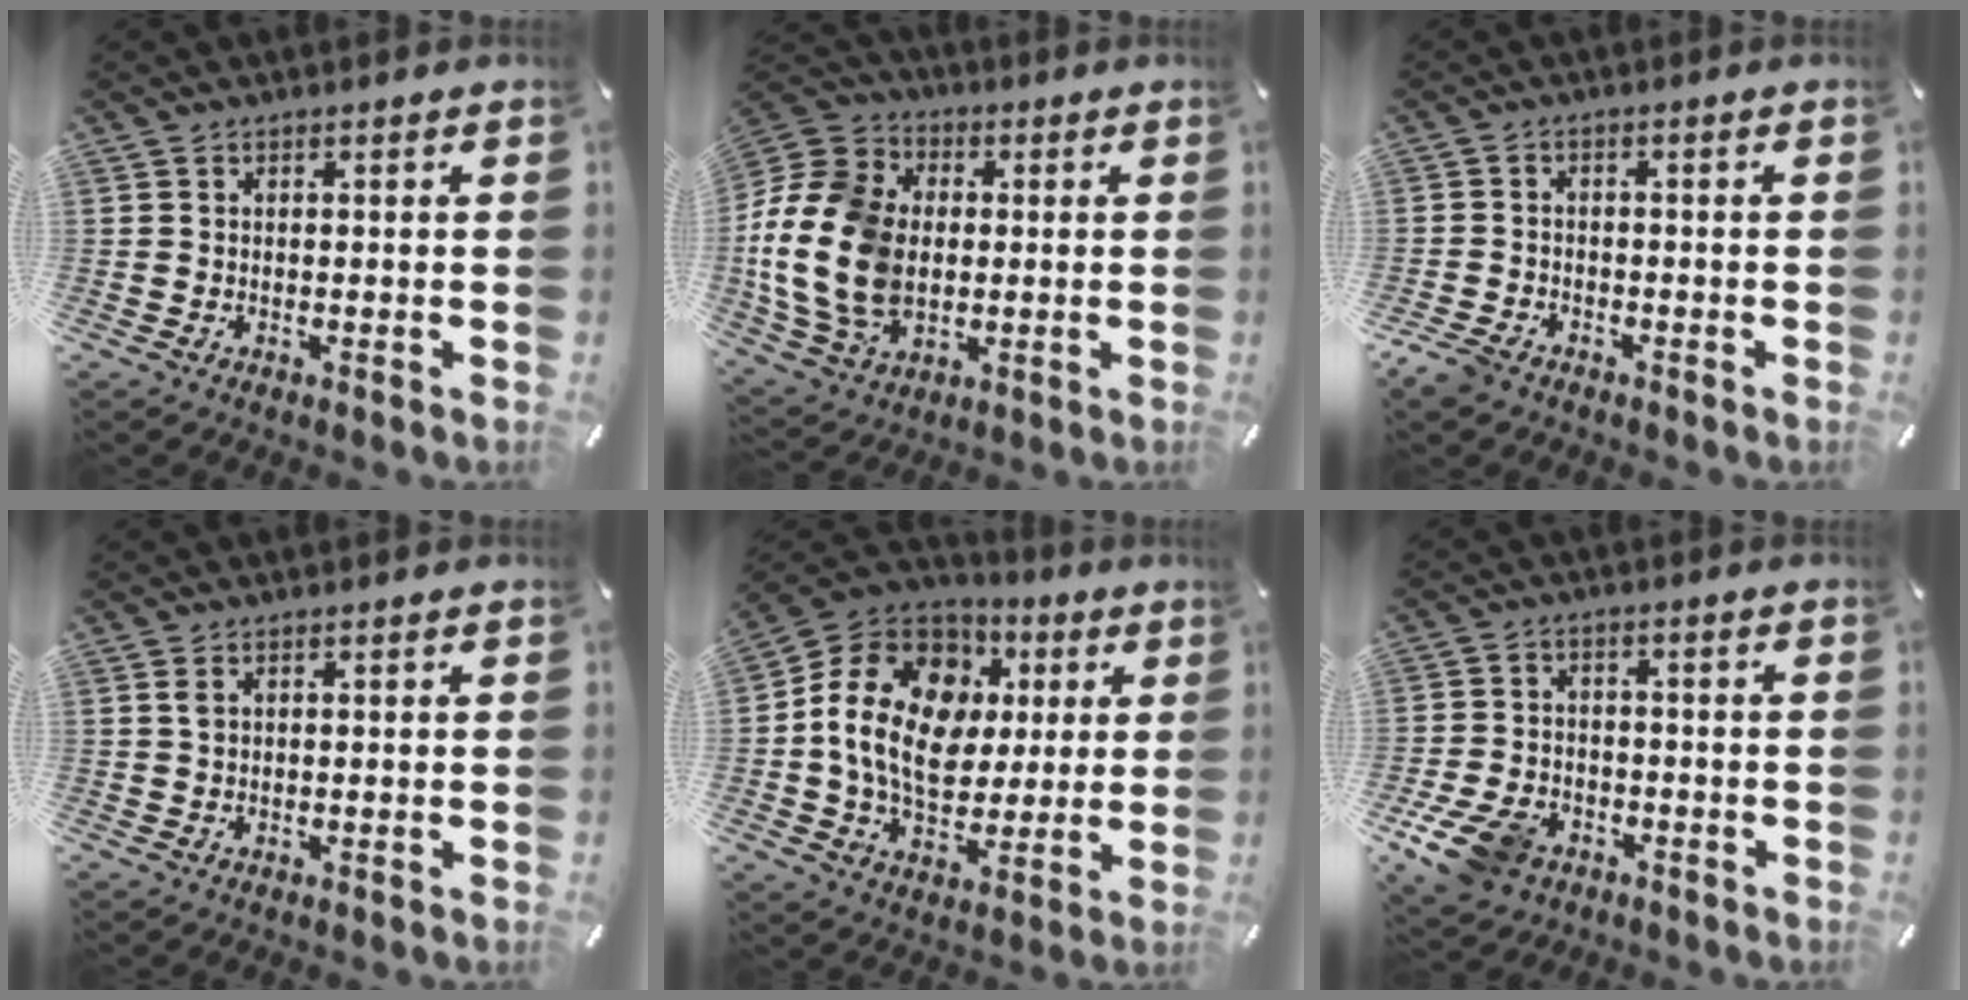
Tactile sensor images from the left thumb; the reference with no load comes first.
{"total": 19.5, "force": [-1.3, 15.1, 12.3], "torque": [-0.289, 0.012, -0.027]}
{"total": 3.6, "force": [-2.8, 1.9, 1.3], "torque": [-0.040, 0.008, -0.056]}
{"total": 1.2, "force": [0.4, 0.7, 0.9], "torque": [-0.019, 0.002, 0.007]}
{"total": 17.8, "force": [1.6, 14.1, 10.9], "torque": [-0.216, 0.007, 0.032]}
{"total": 9.9, "force": [-5.4, 6.6, 5.0], "torque": [-0.112, 0.024, -0.097]}